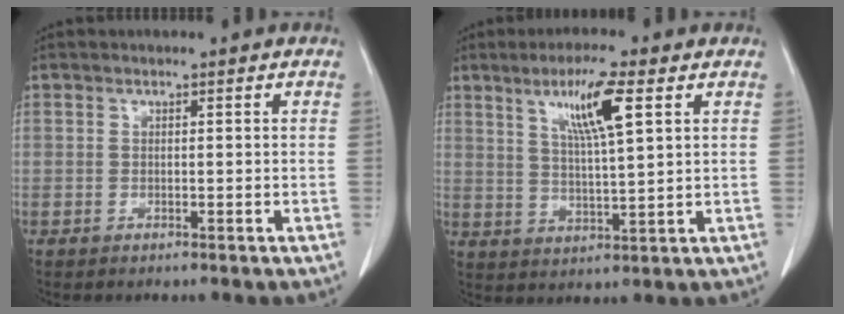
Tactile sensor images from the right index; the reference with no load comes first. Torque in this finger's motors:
{"motor_torque": [0.26, 0.20, 0.18, 0.07]}